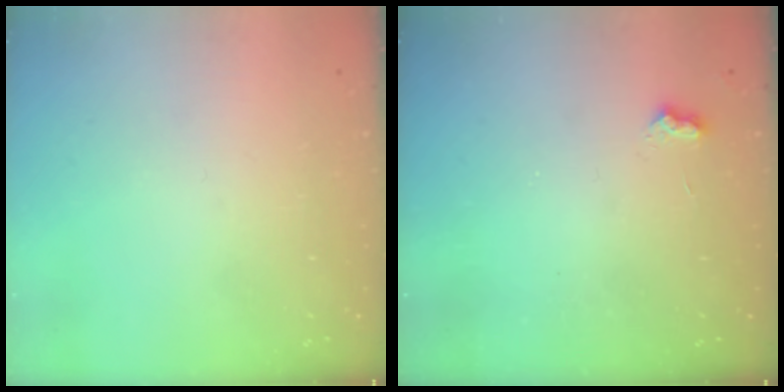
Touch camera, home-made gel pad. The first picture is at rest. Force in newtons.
{"total": 3.6, "press": 3.5, "slide": 0.5}